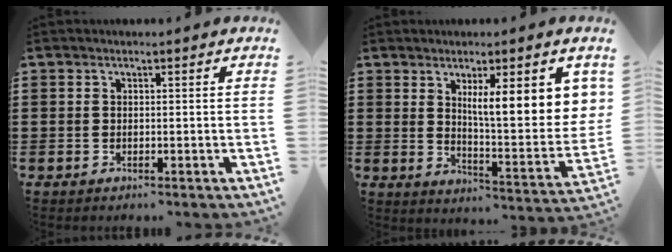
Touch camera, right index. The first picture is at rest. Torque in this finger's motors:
{"motor_torque": [1.41, 0.73, 0.51, 0.21]}